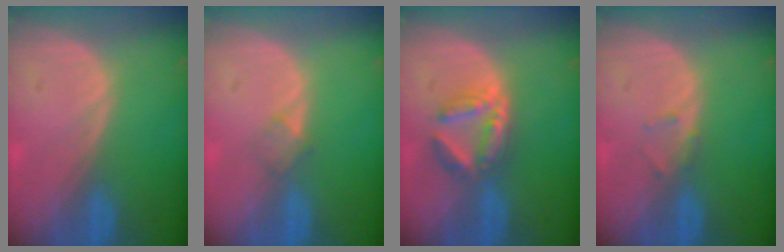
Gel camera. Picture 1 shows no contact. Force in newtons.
{"total": 1.8, "press": 1.8, "slide": 0.2}
{"total": 5.8, "press": 5.5, "slide": 1.6}
{"total": 1.1, "press": 1.0, "slide": 0.2}